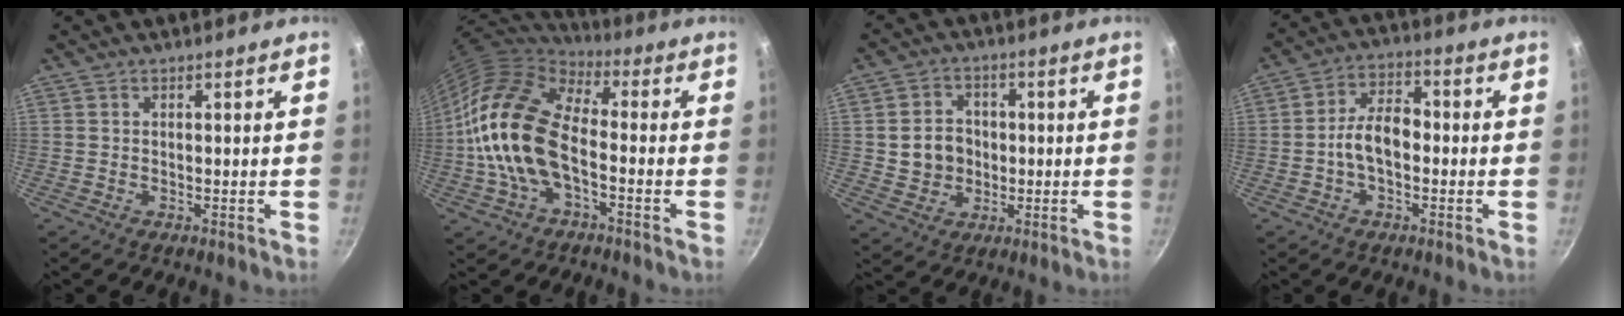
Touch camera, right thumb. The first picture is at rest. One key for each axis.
{"total": 17.3, "fx": -2.9, "fy": 9.4, "fz": 14.2, "tx": -0.245, "ty": 0.029, "tz": -0.065}
{"total": 7.3, "fx": 0.0, "fy": 6.5, "fz": 3.4, "tx": -0.030, "ty": 0.013, "tz": 0.003}
{"total": 7.8, "fx": -1.3, "fy": 4.7, "fz": 6.2, "tx": -0.089, "ty": 0.034, "tz": -0.032}